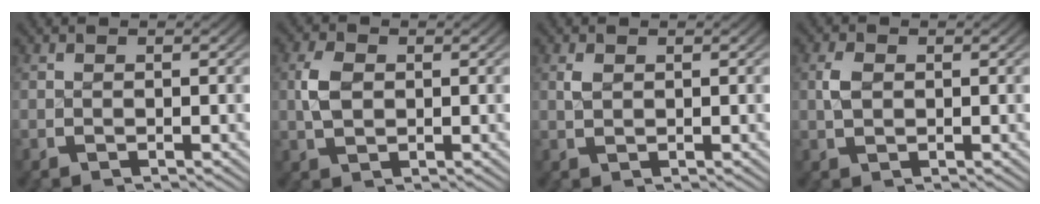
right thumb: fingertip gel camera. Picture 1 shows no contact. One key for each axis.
{"total": 2.9, "fx": 0.4, "fy": 2.1, "fz": 2.0, "tx": -0.048, "ty": -0.005, "tz": 0.012}
{"total": 0.9, "fx": 0.5, "fy": 0.5, "fz": 0.5, "tx": -0.010, "ty": 0.001, "tz": 0.013}
{"total": 1.7, "fx": 0.3, "fy": 1.2, "fz": 1.1, "tx": -0.027, "ty": -0.002, "tz": 0.008}